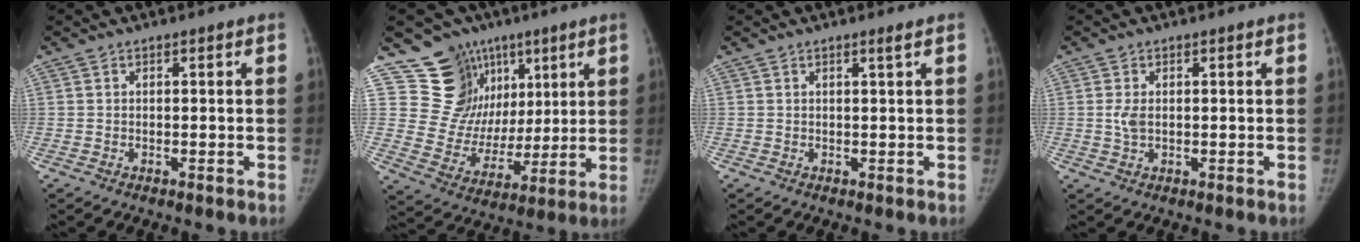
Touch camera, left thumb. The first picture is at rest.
{"total": 15.8, "force": [8.9, 12.5, 3.7], "torque": [-0.005, -0.031, 0.164]}
{"total": 0.9, "force": [0.5, -0.2, 0.7], "torque": [-0.018, -0.005, 0.011]}
{"total": 2.3, "force": [0.3, 1.3, 1.9], "torque": [-0.046, 0.003, 0.005]}